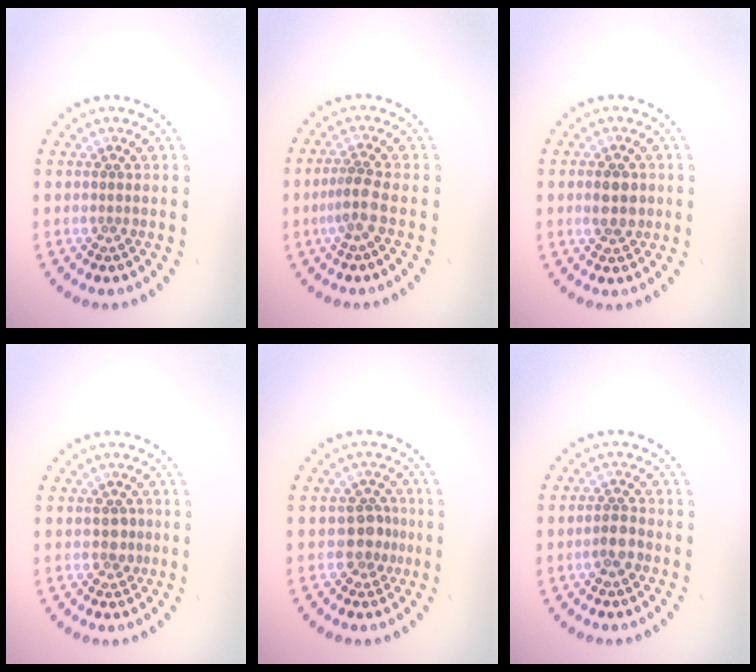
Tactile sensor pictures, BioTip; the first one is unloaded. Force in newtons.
{"total": 2.3, "press": 1.8, "slide": 1.4}
{"total": 3.0, "press": 3.0, "slide": 0.0}
{"total": 1.1, "press": 1.1, "slide": 0.3}
{"total": 2.2, "press": 1.8, "slide": 1.2}
{"total": 1.8, "press": 1.6, "slide": 0.8}